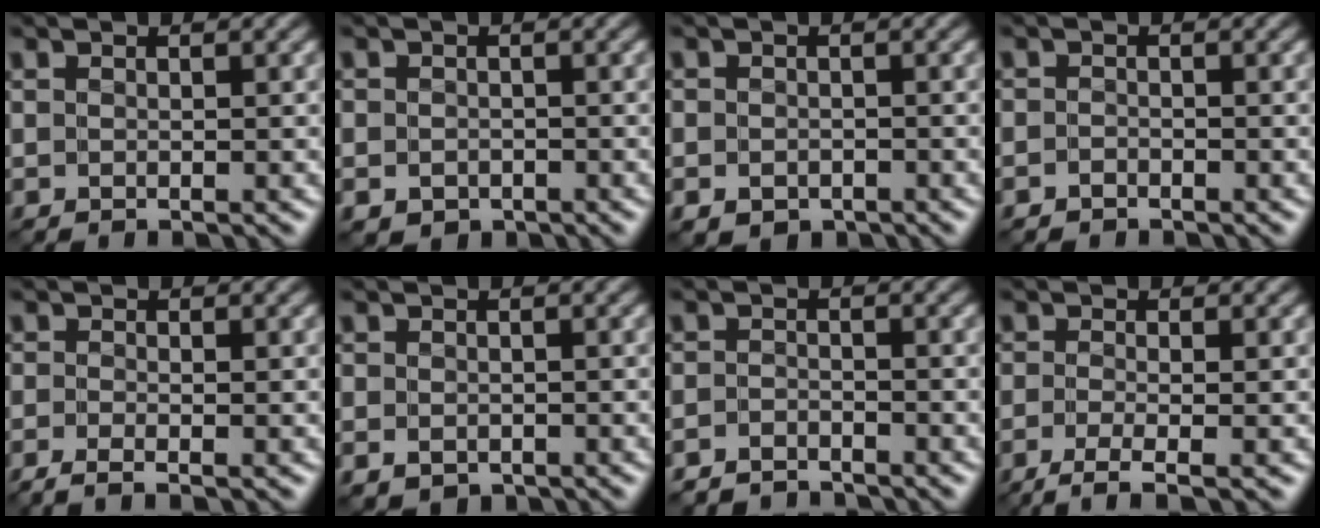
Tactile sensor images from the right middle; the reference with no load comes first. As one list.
[{"total": 1.6, "force": [-0.9, 1.3, 0.5], "torque": [-0.004, -0.006, -0.018]}, {"total": 1.9, "force": [-1.2, 1.4, 0.7], "torque": [-0.007, -0.007, -0.020]}, {"total": 0.9, "force": [-0.8, 0.4, -0.2], "torque": [0.007, 0.005, -0.016]}, {"total": 1.9, "force": [-1.5, 0.1, 1.1], "torque": [-0.026, -0.006, -0.037]}, {"total": 1.5, "force": [-0.8, 1.1, 0.6], "torque": [-0.010, -0.008, -0.015]}, {"total": 3.1, "force": [-3.1, 0.6, -0.1], "torque": [0.006, -0.003, -0.062]}, {"total": 2.9, "force": [-1.7, 0.5, 2.3], "torque": [-0.043, -0.006, -0.040]}]